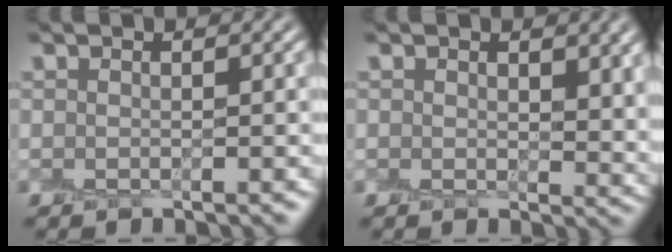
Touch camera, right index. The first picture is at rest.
{"total": 3.6, "force": [1.3, 2.2, 2.5], "torque": [-0.035, -0.010, 0.023]}